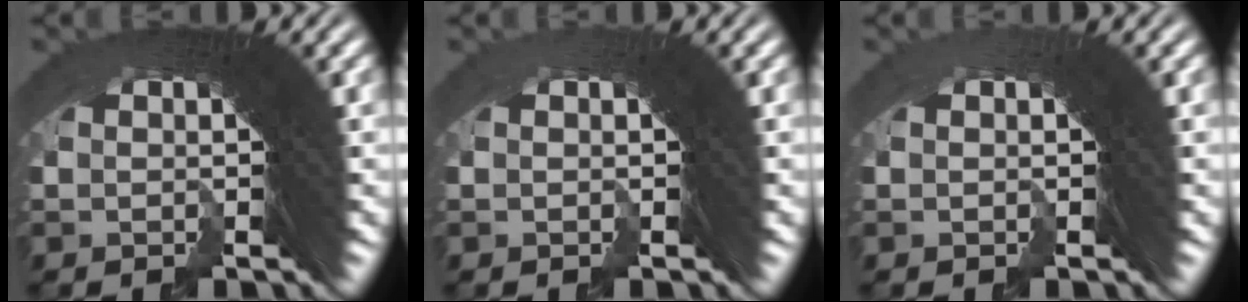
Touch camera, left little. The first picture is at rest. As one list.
[{"total": 1.3, "force": [-0.4, -0.5, -1.1], "torque": [0.018, -0.003, -0.008]}, {"total": 1.6, "force": [-0.5, -0.7, -1.4], "torque": [0.021, -0.002, -0.009]}]